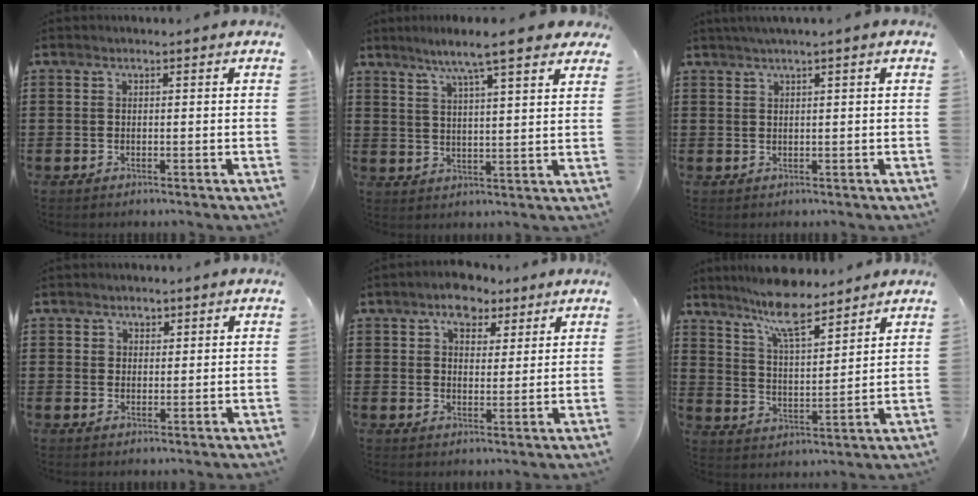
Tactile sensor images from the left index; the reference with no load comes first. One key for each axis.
{"total": 7.9, "fx": 6.2, "fy": 0.6, "fz": 4.9, "tx": -0.103, "ty": -0.013, "tz": 0.106}
{"total": 1.4, "fx": 0.9, "fy": -0.3, "fz": 1.0, "tx": -0.019, "ty": -0.002, "tz": 0.016}
{"total": 2.0, "fx": 1.2, "fy": 1.6, "fz": 0.1, "tx": 0.000, "ty": 0.006, "tz": 0.020}
{"total": 5.7, "fx": 4.0, "fy": 3.3, "fz": 2.4, "tx": -0.040, "ty": 0.001, "tz": 0.070}
{"total": 9.6, "fx": 7.7, "fy": 1.6, "fz": 5.4, "tx": -0.117, "ty": -0.025, "tz": 0.140}